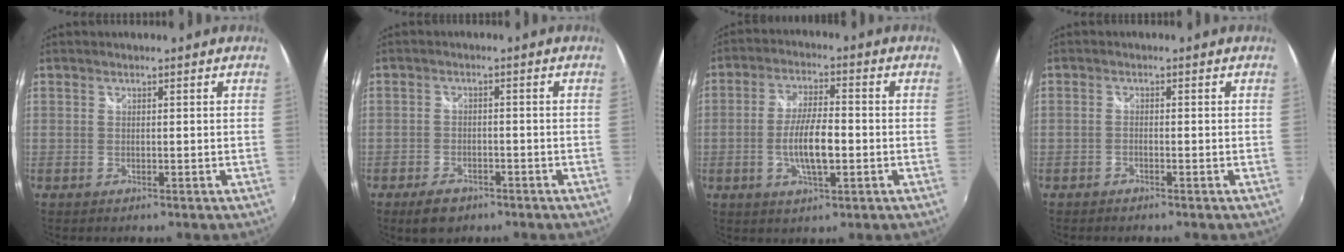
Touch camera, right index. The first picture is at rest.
{"total": 5.4, "force": [-3.8, 3.0, 2.4], "torque": [-0.062, -0.001, -0.058]}
{"total": 8.3, "force": [-2.0, 2.4, 7.7], "torque": [-0.149, -0.003, -0.034]}
{"total": 1.1, "force": [-0.9, 0.4, 0.4], "torque": [-0.012, 0.000, -0.022]}